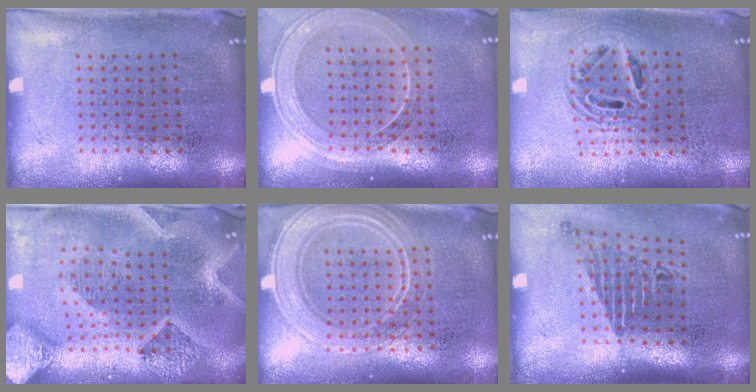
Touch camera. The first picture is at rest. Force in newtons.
{"total": 1.7, "press": 1.5, "slide": 0.6}
{"total": 1.6, "press": 1.3, "slide": 0.9}
{"total": 4.1, "press": 3.1, "slide": 2.6}
{"total": 2.3, "press": 2.3, "slide": 0.4}
{"total": 1.7, "press": 1.2, "slide": 1.2}